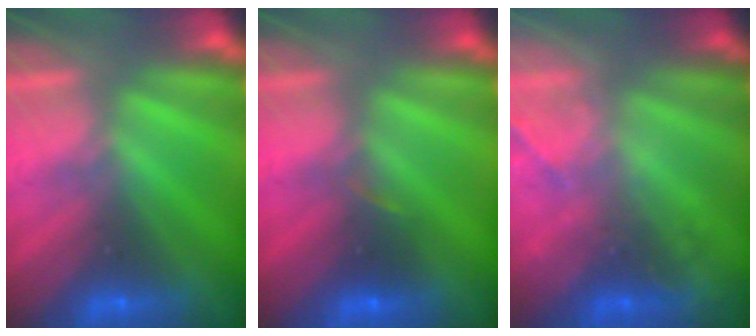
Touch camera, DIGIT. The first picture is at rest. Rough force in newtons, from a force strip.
{"total": 2.6}
{"total": 2.3}